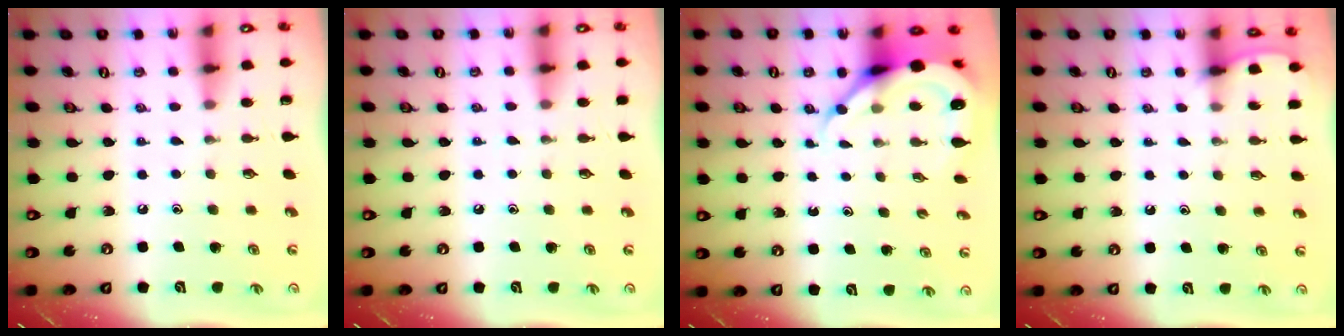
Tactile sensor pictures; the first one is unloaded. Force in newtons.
{"total": 4.4, "press": 4.3, "slide": 0.7}
{"total": 8.7, "press": 8.6, "slide": 1.0}
{"total": 2.1, "press": 2.1, "slide": 0.3}